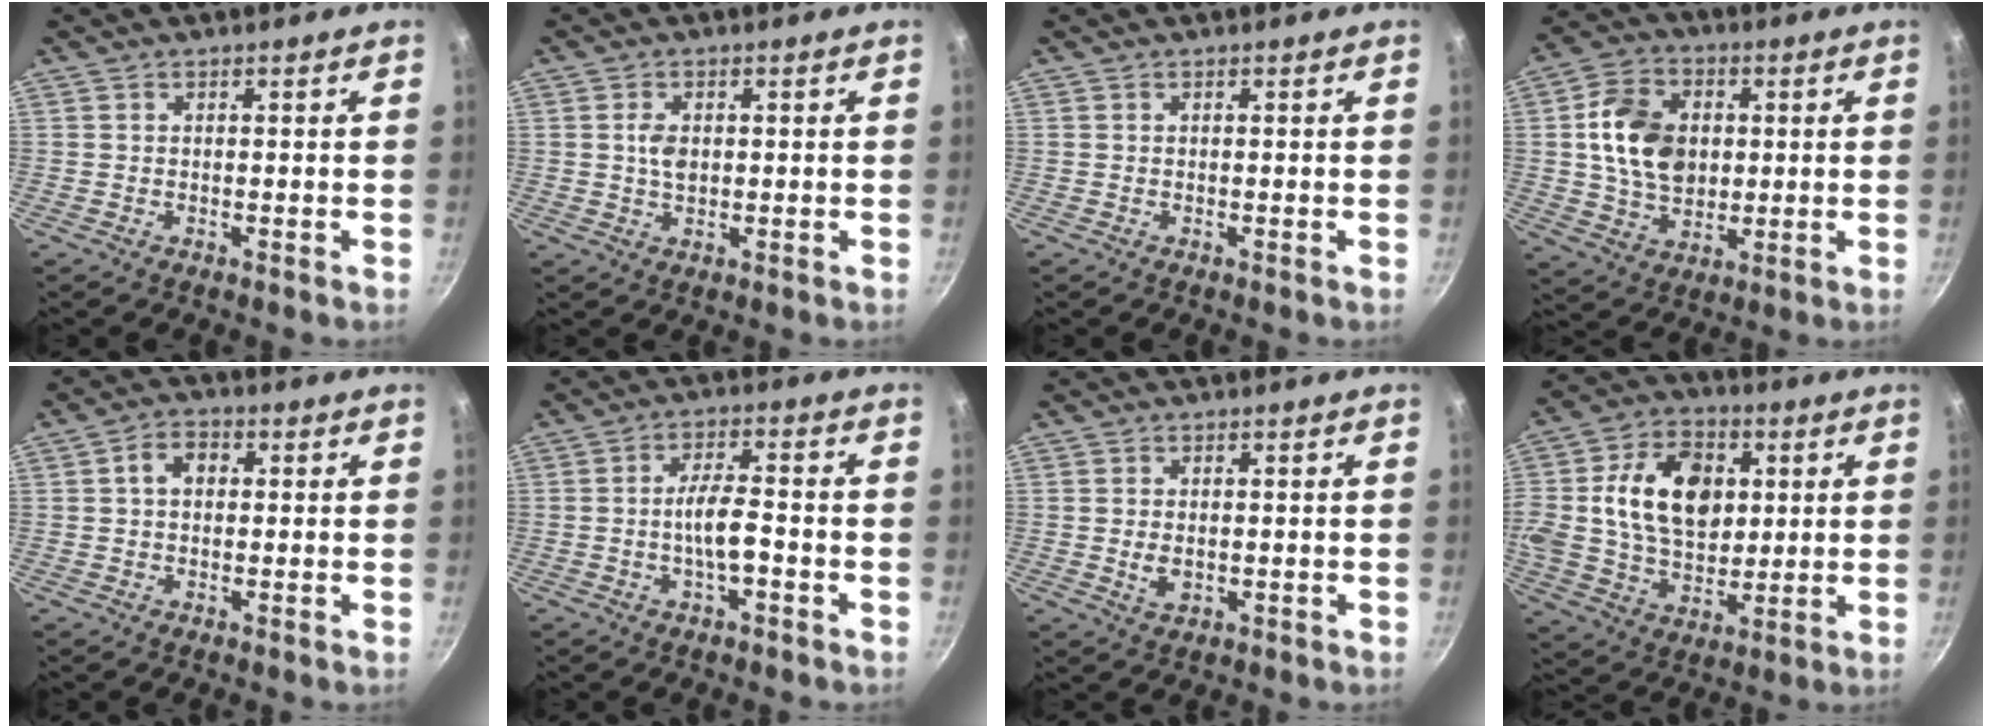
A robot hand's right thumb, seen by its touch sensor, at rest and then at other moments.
{"total": 3.3, "force": [0.4, 2.2, 2.5], "torque": [-0.038, -0.001, 0.008]}
{"total": 0.0}
{"total": 13.8, "force": [1.8, 10.2, 9.1], "torque": [-0.137, 0.004, 0.031]}
{"total": 4.6, "force": [0.8, 3.5, 3.0], "torque": [-0.030, 0.012, 0.005]}
{"total": 6.3, "force": [-1.9, 2.0, 5.7], "torque": [-0.095, 0.023, -0.036]}
{"total": 3.3, "force": [-0.3, 2.1, 2.5], "torque": [-0.042, -0.004, 0.000]}
{"total": 20.8, "force": [3.5, 14.8, 14.2], "torque": [-0.241, 0.017, 0.058]}